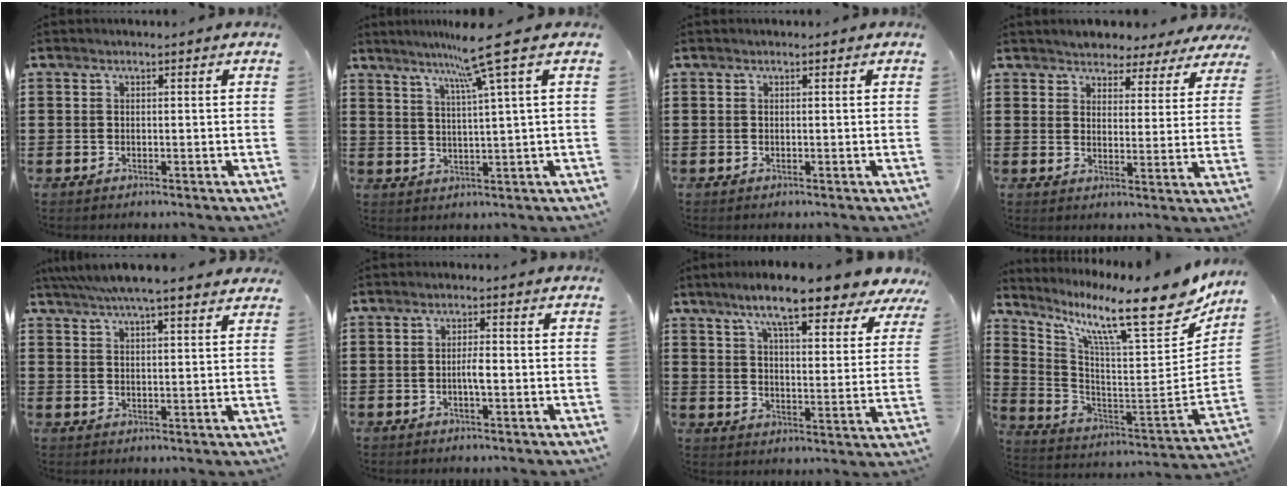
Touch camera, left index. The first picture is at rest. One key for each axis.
{"total": 8.1, "fx": 4.5, "fy": -1.2, "fz": 6.6, "tx": -0.132, "ty": -0.007, "tz": 0.069}
{"total": 0.0}
{"total": 3.7, "fx": 3.5, "fy": 0.8, "fz": -0.4, "tx": -0.015, "ty": -0.016, "tz": 0.061}
{"total": 5.6, "fx": 5.0, "fy": 0.3, "fz": 2.5, "tx": -0.064, "ty": -0.011, "tz": 0.089}
{"total": 2.4, "fx": -0.5, "fy": 0.5, "fz": 2.3, "tx": -0.042, "ty": 0.002, "tz": -0.010}
{"total": 10.7, "fx": 8.6, "fy": 0.9, "fz": 6.3, "tx": -0.134, "ty": -0.036, "tz": 0.142}
{"total": 13.1, "fx": 9.1, "fy": 1.1, "fz": 9.4, "tx": -0.189, "ty": -0.078, "tz": 0.142}